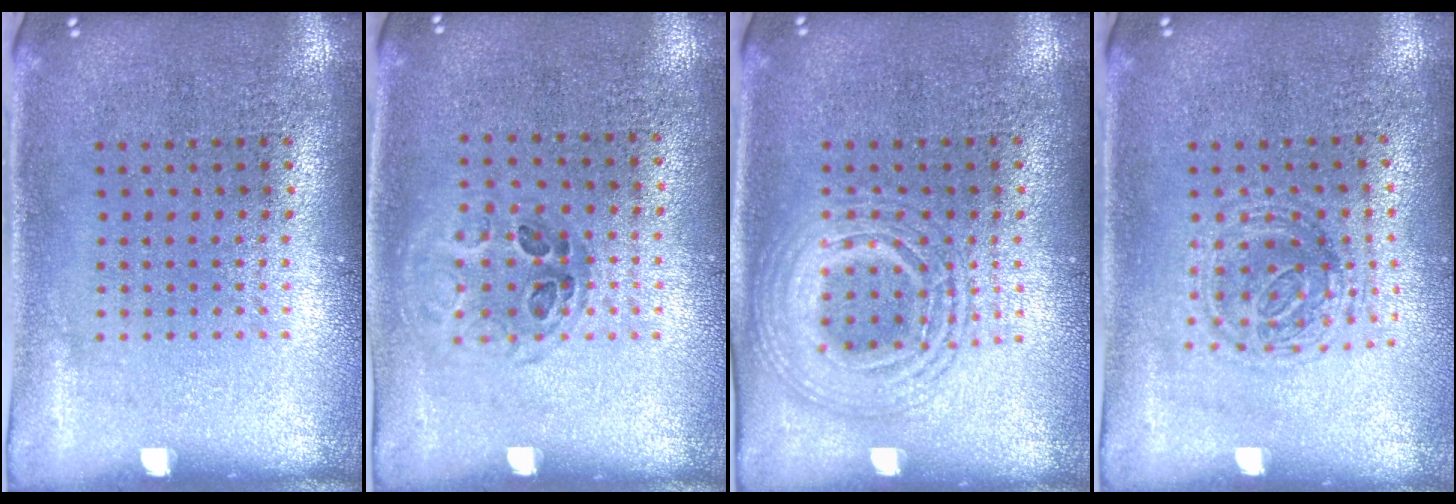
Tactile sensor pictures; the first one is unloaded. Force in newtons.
{"total": 0.9, "press": 0.7, "slide": 0.5}
{"total": 2.6, "press": 2.6, "slide": 0.3}
{"total": 1.1, "press": 1.1, "slide": 0.3}